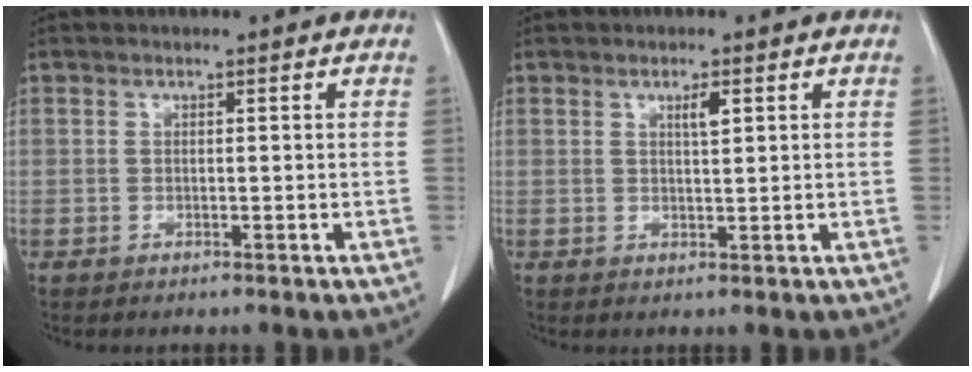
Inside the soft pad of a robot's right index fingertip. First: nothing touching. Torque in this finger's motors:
{"motor_torque": [0.18, 0.11, 0.03, 0.02]}